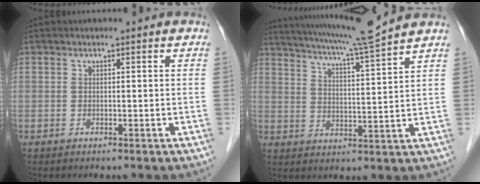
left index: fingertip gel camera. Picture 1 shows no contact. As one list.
[{"total": 11.8, "force": [10.5, -2.2, 4.9], "torque": [-0.091, -0.013, 0.164]}]